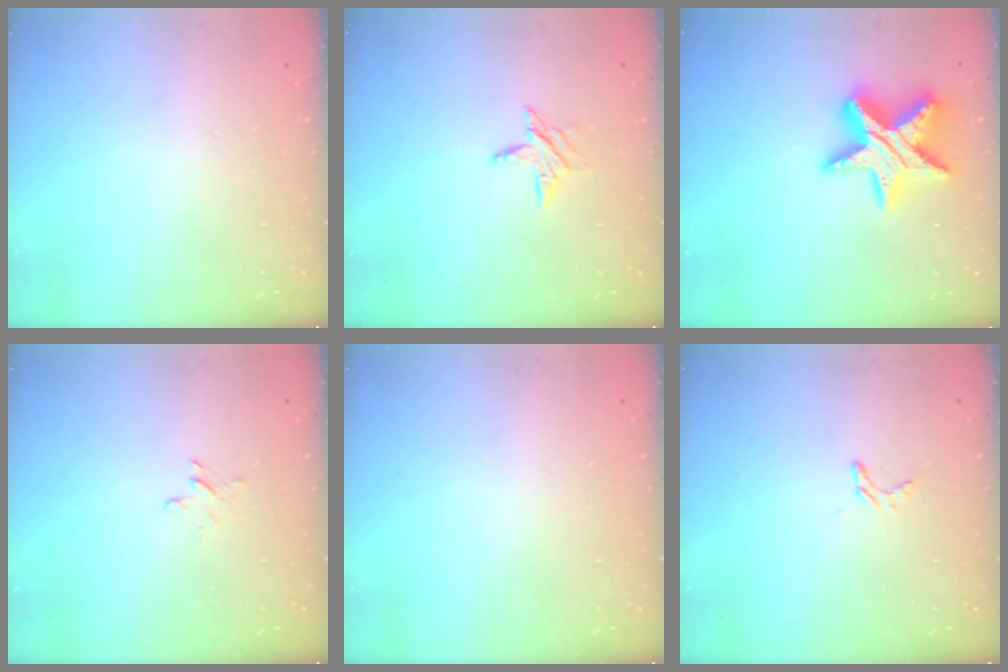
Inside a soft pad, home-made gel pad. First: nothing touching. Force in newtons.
{"total": 5.7, "press": 5.7, "slide": 0.6}
{"total": 17.2, "press": 17.1, "slide": 1.3}
{"total": 2.2, "press": 2.2, "slide": 0.2}
{"total": 0.0}
{"total": 3.8, "press": 3.8, "slide": 0.3}